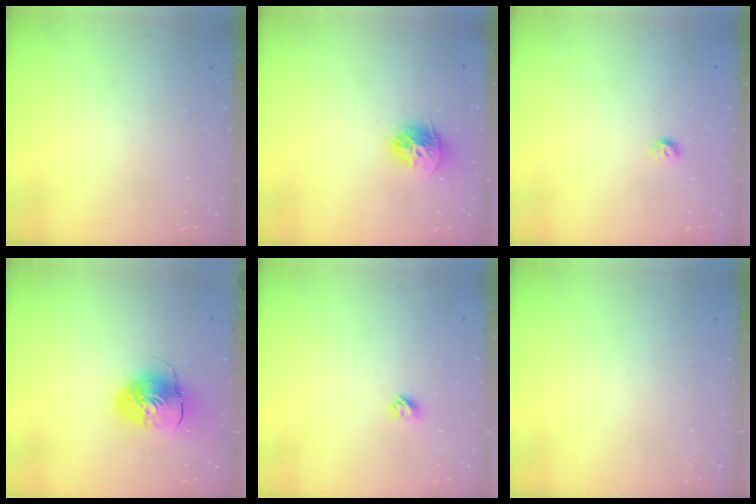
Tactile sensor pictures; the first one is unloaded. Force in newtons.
{"total": 10.6, "press": 10.6, "slide": 1.0}
{"total": 2.8, "press": 2.7, "slide": 0.8}
{"total": 9.7, "press": 9.6, "slide": 1.4}
{"total": 3.1, "press": 3.0, "slide": 0.4}
{"total": 0.0}